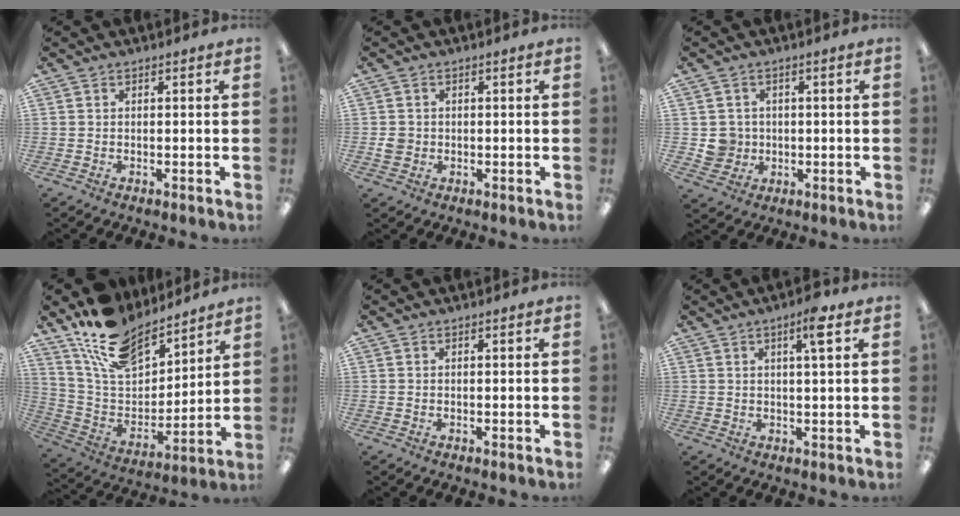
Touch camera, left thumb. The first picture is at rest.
{"total": 2.4, "force": [-0.1, 2.3, 0.9], "torque": [-0.017, 0.004, -0.003]}
{"total": 4.7, "force": [0.3, 4.7, 0.6], "torque": [-0.015, 0.008, 0.009]}
{"total": 16.9, "force": [13.3, 7.9, 6.7], "torque": [-0.154, -0.077, 0.248]}
{"total": 0.0}
{"total": 5.8, "force": [3.1, 0.9, 4.8], "torque": [-0.079, -0.005, 0.045]}